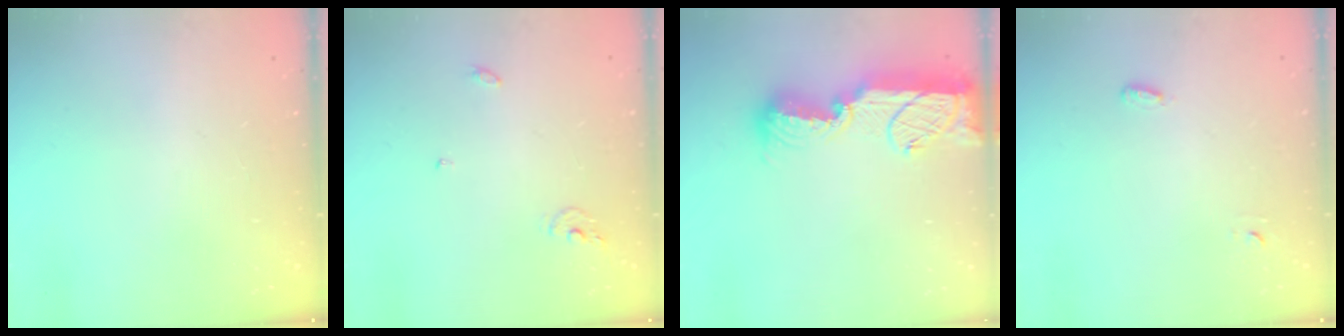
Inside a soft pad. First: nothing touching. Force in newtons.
{"total": 5.2, "press": 5.2, "slide": 0.4}
{"total": 16.5, "press": 16.4, "slide": 1.6}
{"total": 2.8, "press": 2.7, "slide": 0.6}